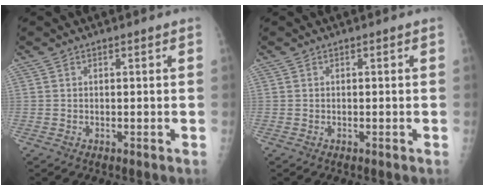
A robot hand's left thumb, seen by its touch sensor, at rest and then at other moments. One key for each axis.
{"total": 0.0}